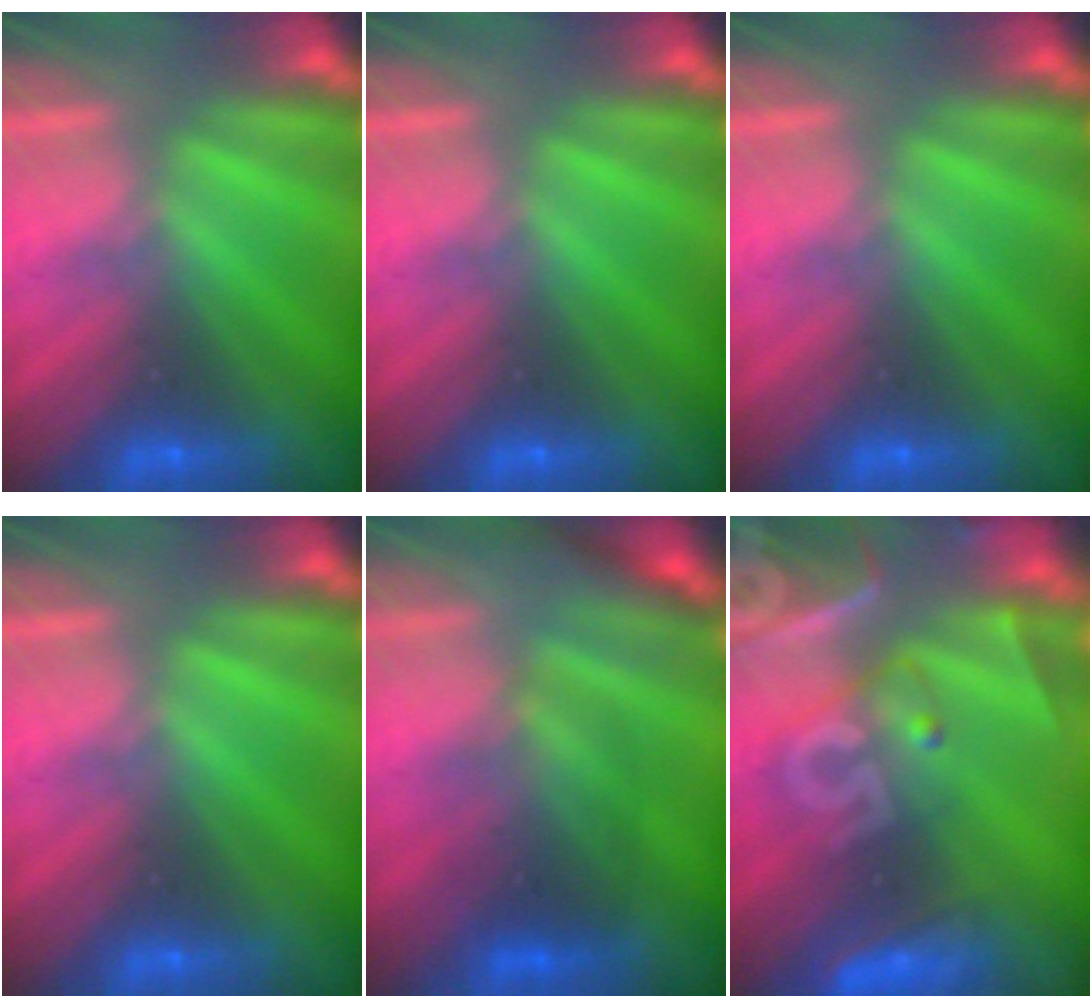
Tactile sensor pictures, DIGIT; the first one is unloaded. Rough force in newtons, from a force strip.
{"total": 0.0}
{"total": 0.0}
{"total": 0.0}
{"total": 2.3}
{"total": 8.8}